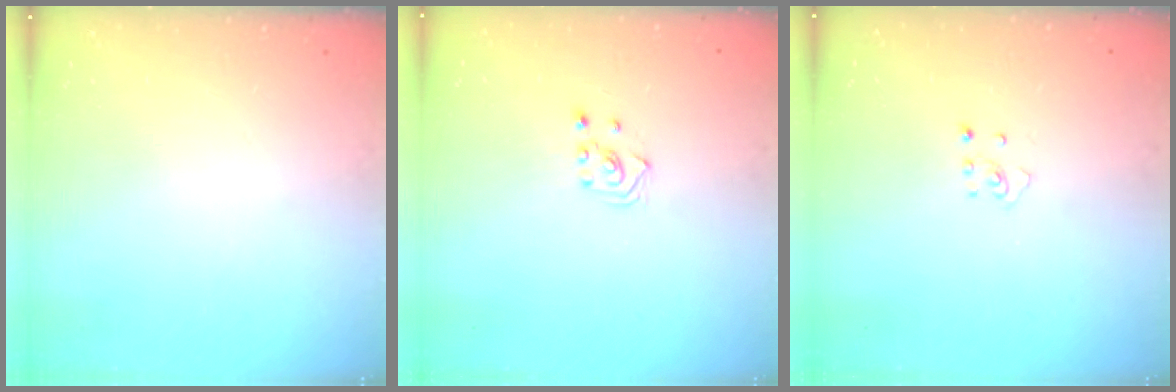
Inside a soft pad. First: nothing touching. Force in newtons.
{"total": 2.5, "press": 2.3, "slide": 1.0}
{"total": 3.6, "press": 3.6, "slide": 0.4}